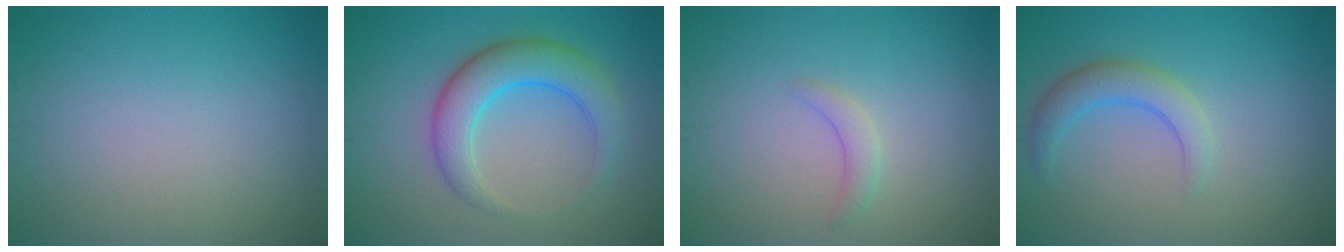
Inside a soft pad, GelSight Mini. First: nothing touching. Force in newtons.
{"total": 5.4, "press": 5.4, "slide": 0.1}
{"total": 1.3, "press": 1.3, "slide": 0.2}
{"total": 2.9, "press": 2.9, "slide": 0.2}